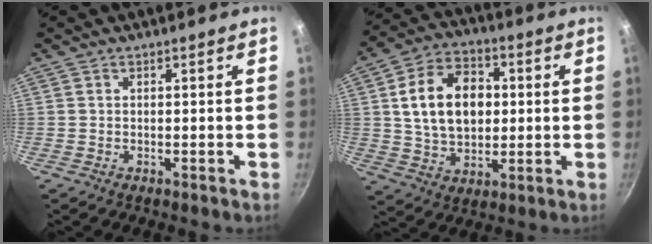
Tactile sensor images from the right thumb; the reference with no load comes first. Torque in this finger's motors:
{"motor_torque": [-0.52, 1.11, 0.40, -0.01, 0.18]}